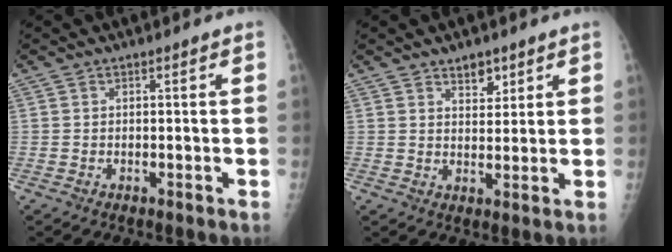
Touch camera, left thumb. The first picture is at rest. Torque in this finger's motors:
{"motor_torque": [0.01, -0.01, 0.02, -0.02, -0.03]}